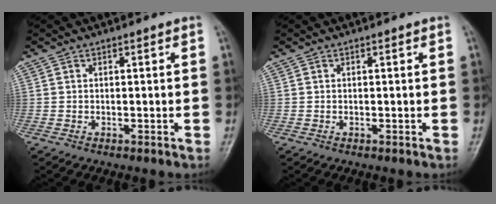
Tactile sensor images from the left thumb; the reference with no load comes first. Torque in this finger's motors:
{"motor_torque": [0.00, 0.00, -0.02, 0.02, 0.00]}